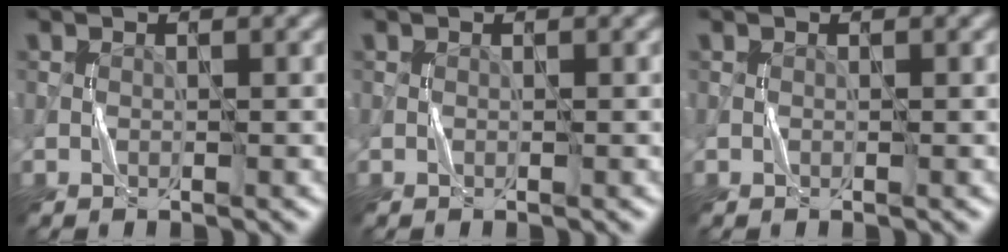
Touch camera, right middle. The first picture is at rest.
{"total": 0.0}
{"total": 0.0}